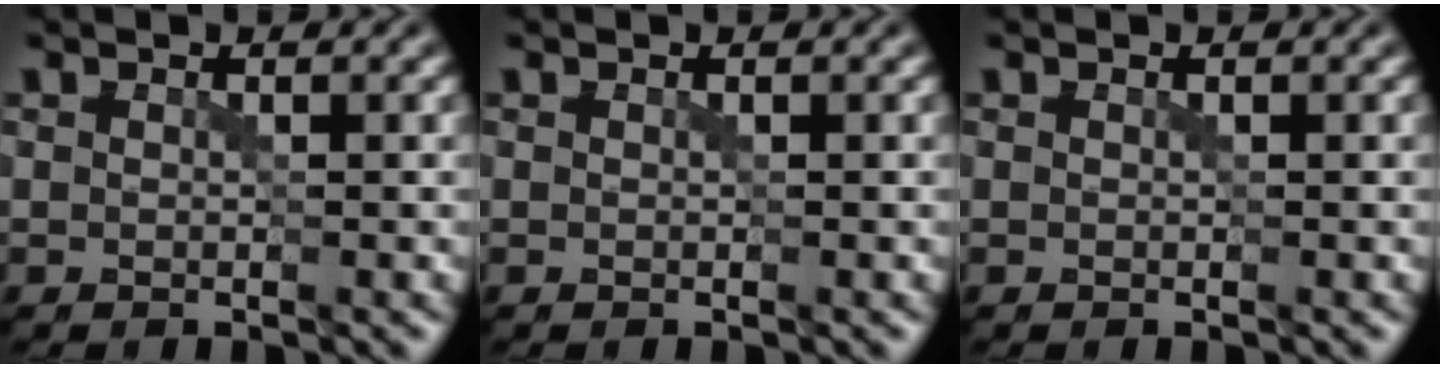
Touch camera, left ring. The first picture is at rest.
{"total": 0.0}
{"total": 0.0}